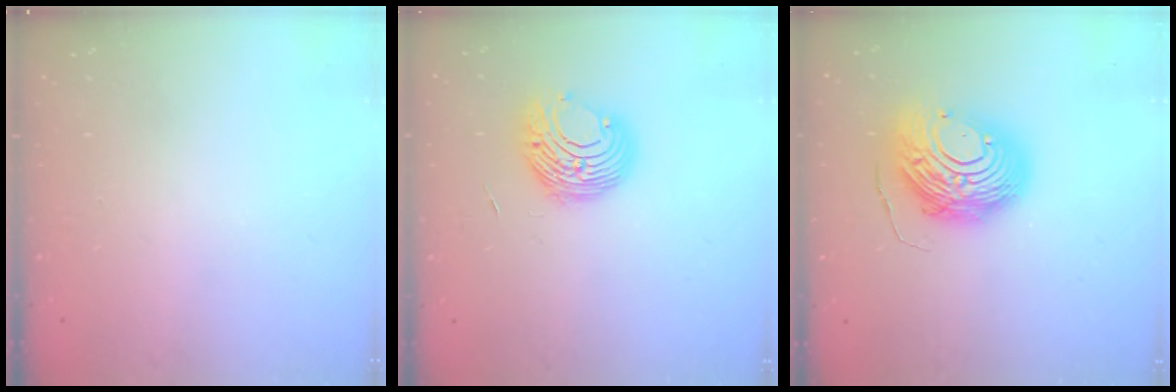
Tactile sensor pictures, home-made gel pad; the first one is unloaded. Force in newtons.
{"total": 9.6, "press": 9.6, "slide": 0.7}
{"total": 13.7, "press": 13.6, "slide": 1.3}